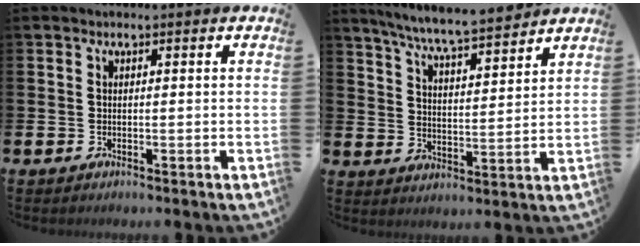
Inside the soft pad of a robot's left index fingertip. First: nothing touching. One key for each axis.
{"total": 7.5, "fx": 7.1, "fy": 0.1, "fz": 2.4, "tx": -0.073, "ty": -0.044, "tz": 0.126}